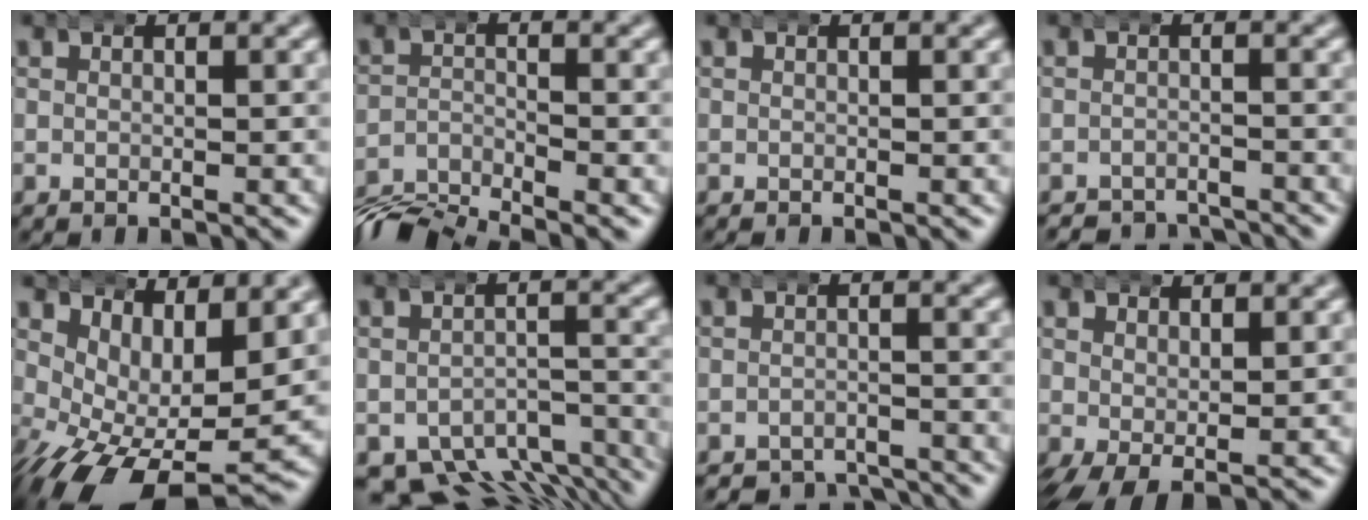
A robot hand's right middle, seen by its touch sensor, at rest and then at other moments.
{"total": 6.1, "force": [-5.7, 1.2, 1.6], "torque": [-0.017, -0.015, -0.095]}
{"total": 0.0}
{"total": 4.8, "force": [-4.7, 0.7, 0.1], "torque": [0.007, -0.018, -0.073]}
{"total": 7.8, "force": [-0.6, 4.4, 6.4], "torque": [-0.124, -0.046, 0.014]}
{"total": 9.7, "force": [-7.5, 4.8, 3.9], "torque": [-0.051, -0.035, -0.108]}
{"total": 6.0, "force": [-5.9, 1.2, 0.5], "torque": [0.008, -0.020, -0.091]}
{"total": 2.5, "force": [-0.6, 1.0, 2.2], "torque": [-0.038, -0.022, 0.008]}